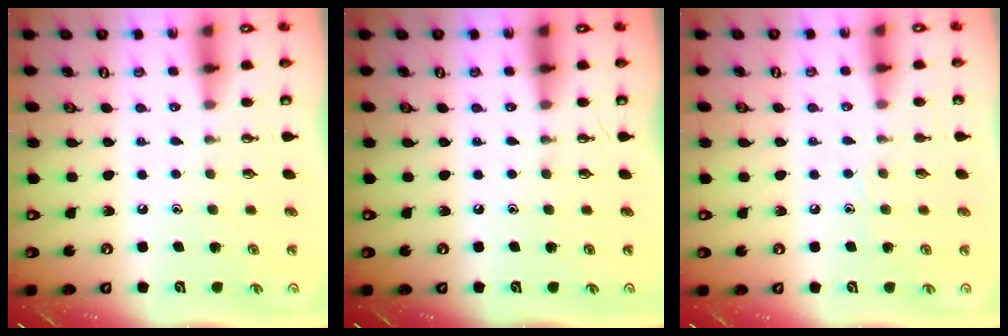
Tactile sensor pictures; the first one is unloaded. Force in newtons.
{"total": 0.0}
{"total": 4.5, "press": 4.5, "slide": 0.5}